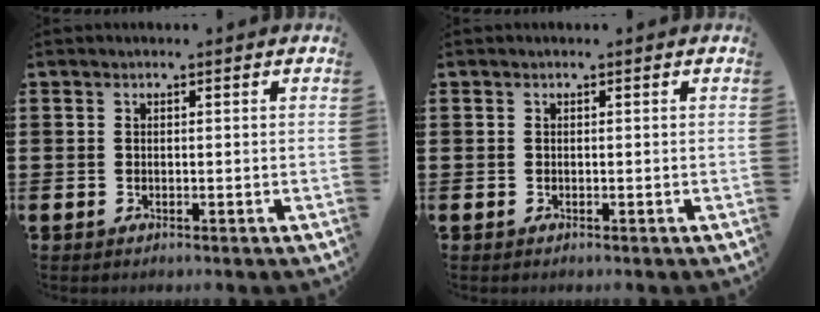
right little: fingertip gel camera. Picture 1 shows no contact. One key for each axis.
{"total": 0.0}